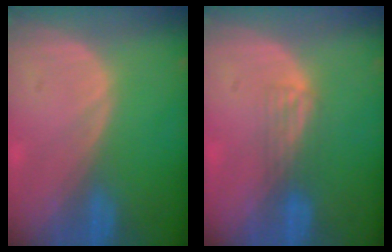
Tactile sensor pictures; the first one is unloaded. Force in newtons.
{"total": 2.5, "press": 2.2, "slide": 1.3}